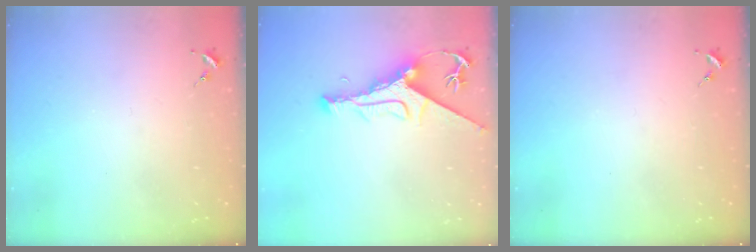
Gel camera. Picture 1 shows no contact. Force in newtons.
{"total": 10.3, "press": 10.2, "slide": 1.4}
{"total": 0.0}